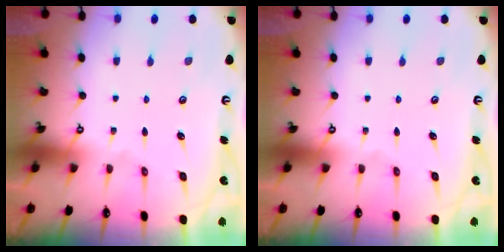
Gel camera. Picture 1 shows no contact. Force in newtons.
{"total": 0.0}